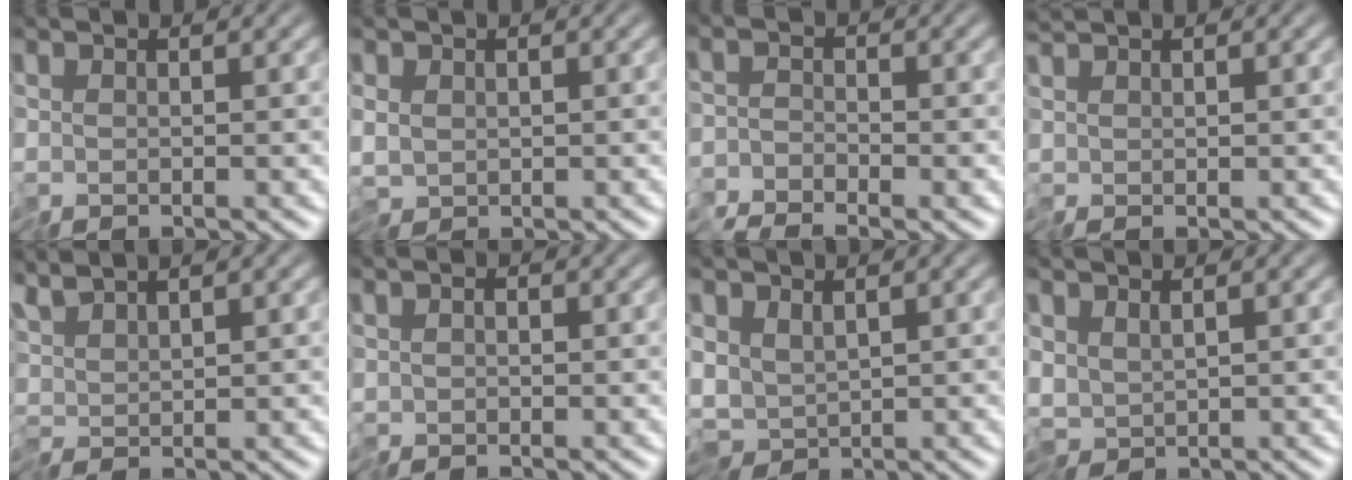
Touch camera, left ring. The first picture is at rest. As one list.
[{"total": 1.5, "force": [0.0, 1.2, 0.9], "torque": [-0.021, -0.002, -0.002]}, {"total": 1.4, "force": [-1.3, -0.1, -0.5], "torque": [0.012, 0.005, -0.031]}, {"total": 0.8, "force": [0.7, 0.3, 0.1], "torque": [-0.006, 0.004, 0.014]}, {"total": 2.3, "force": [2.1, 0.3, 0.9], "torque": [-0.029, 0.006, 0.043]}, {"total": 1.2, "force": [-0.4, 0.8, 0.7], "torque": [-0.015, -0.001, -0.011]}, {"total": 3.7, "force": [-0.1, 2.7, 2.6], "torque": [-0.050, -0.010, 0.001]}, {"total": 2.1, "force": [0.0, 1.6, 1.3], "torque": [-0.028, -0.006, -0.002]}]